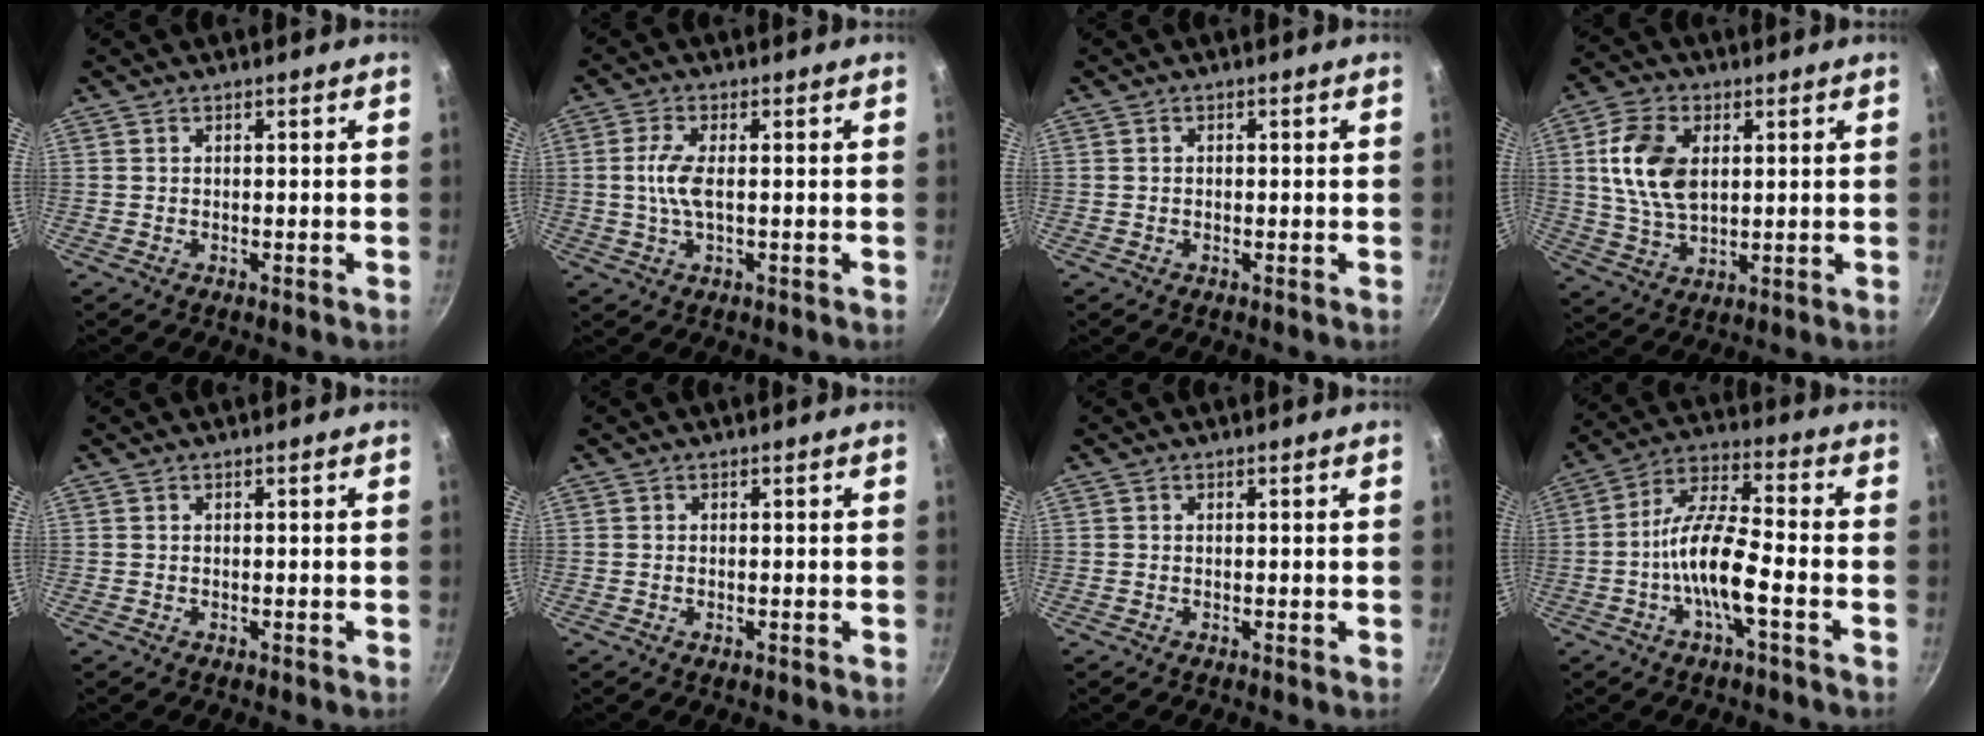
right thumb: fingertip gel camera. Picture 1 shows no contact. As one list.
[{"total": 5.1, "force": [0.0, 1.8, 4.8], "torque": [-0.113, 0.003, -0.003]}, {"total": 0.0}, {"total": 12.0, "force": [2.5, 7.6, 9.0], "torque": [-0.159, -0.003, 0.048]}, {"total": 0.0}, {"total": 0.6, "force": [-0.2, 0.3, 0.6], "torque": [-0.010, 0.001, -0.003]}, {"total": 0.0}, {"total": 12.1, "force": [-3.6, 3.4, 11.1], "torque": [-0.206, 0.041, -0.079]}]